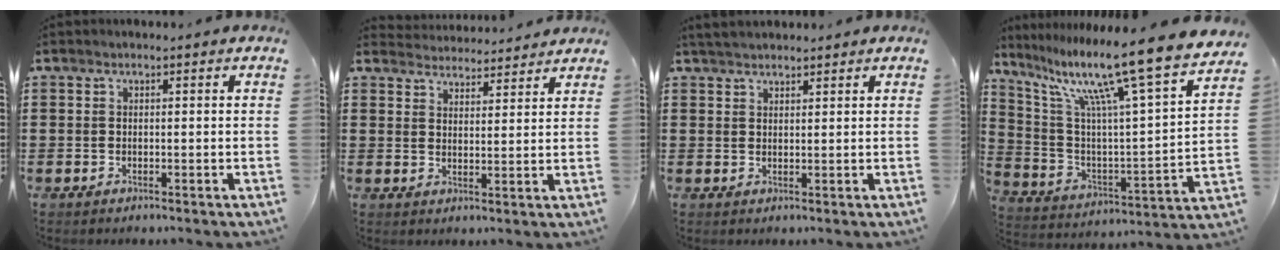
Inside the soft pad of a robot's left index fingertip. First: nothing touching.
{"total": 3.6, "force": [3.6, 0.3, -0.2], "torque": [-0.008, -0.018, 0.064]}
{"total": 0.7, "force": [0.6, 0.4, 0.0], "torque": [-0.002, 0.002, 0.012]}
{"total": 13.7, "force": [10.7, -0.4, 8.5], "torque": [-0.175, -0.085, 0.163]}